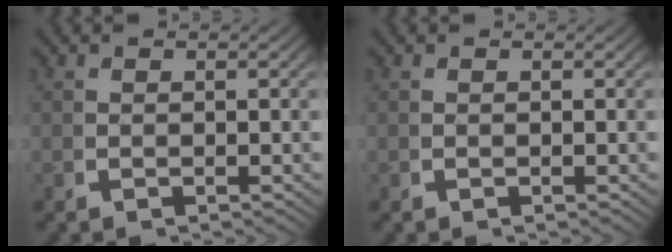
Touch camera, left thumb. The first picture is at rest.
{"total": 0.0}